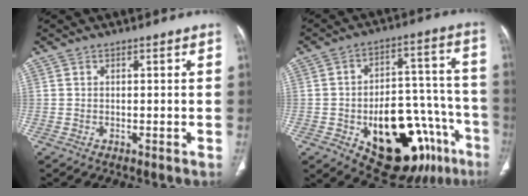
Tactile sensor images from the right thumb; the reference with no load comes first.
{"total": 25.1, "force": [-11.2, 13.0, 18.3], "torque": [-0.186, 0.070, -0.142]}